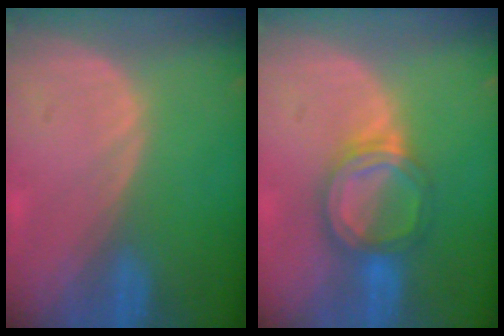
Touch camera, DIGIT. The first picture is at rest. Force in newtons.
{"total": 6.5, "press": 5.8, "slide": 3.0}